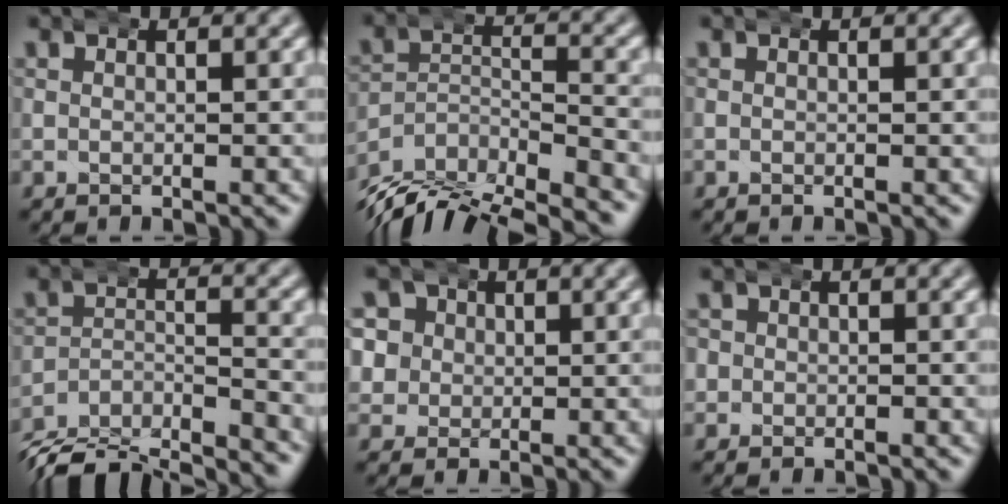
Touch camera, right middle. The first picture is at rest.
{"total": 10.3, "force": [-7.9, 5.0, 4.4], "torque": [-0.082, -0.037, -0.126]}
{"total": 0.0}
{"total": 9.5, "force": [-8.4, 3.3, 3.0], "torque": [-0.044, -0.021, -0.141]}
{"total": 6.2, "force": [1.2, 5.5, 2.4], "torque": [-0.072, -0.010, 0.018]}
{"total": 1.5, "force": [-0.2, 1.5, 0.3], "torque": [-0.020, -0.002, -0.004]}